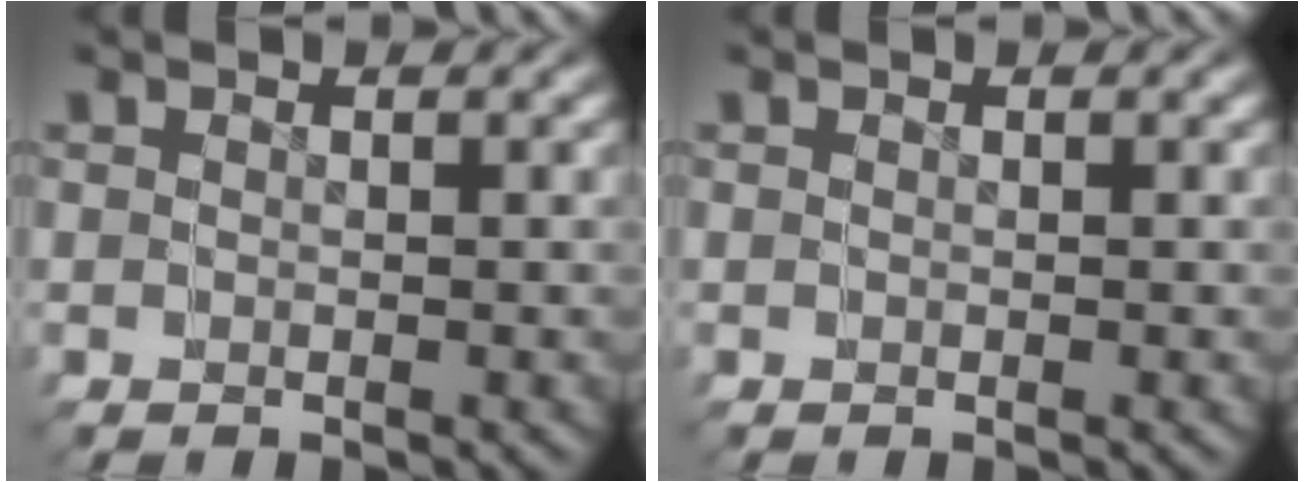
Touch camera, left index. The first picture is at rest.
{"total": 0.0}